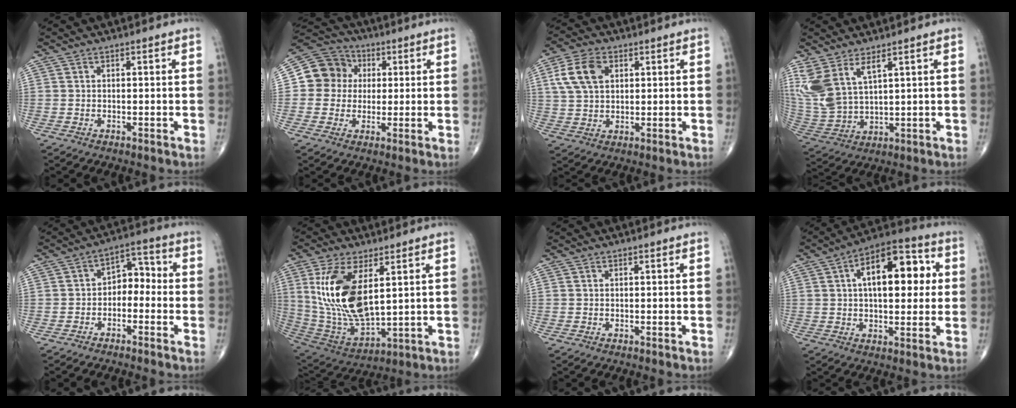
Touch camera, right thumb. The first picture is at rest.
{"total": 9.8, "force": [1.2, 9.1, 3.3], "torque": [-0.032, 0.014, 0.011]}
{"total": 8.7, "force": [2.8, 5.6, 6.1], "torque": [-0.116, 0.004, 0.054]}
{"total": 10.8, "force": [5.8, 4.4, 7.9], "torque": [-0.186, -0.027, 0.138]}
{"total": 6.0, "force": [-1.7, 4.1, 4.0], "torque": [-0.035, 0.041, -0.041]}
{"total": 18.1, "force": [4.7, 8.2, 15.4], "torque": [-0.305, -0.027, 0.107]}
{"total": 0.0}
{"total": 16.6, "force": [3.5, 8.3, 14.0], "torque": [-0.176, 0.019, 0.046]}